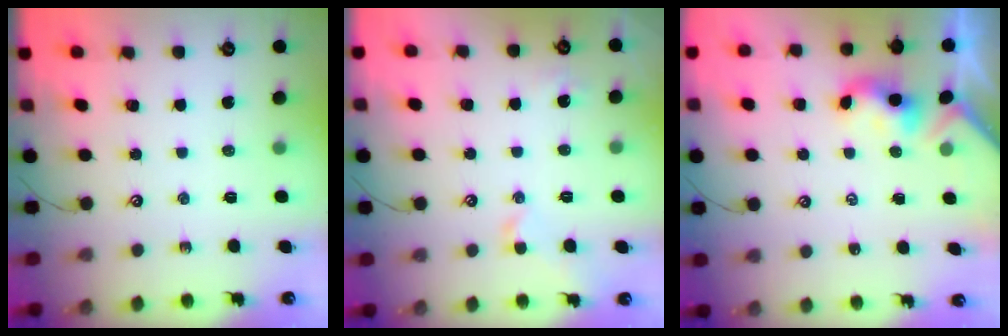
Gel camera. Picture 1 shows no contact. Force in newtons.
{"total": 1.7, "press": 1.6, "slide": 0.5}
{"total": 2.4, "press": 2.3, "slide": 0.2}